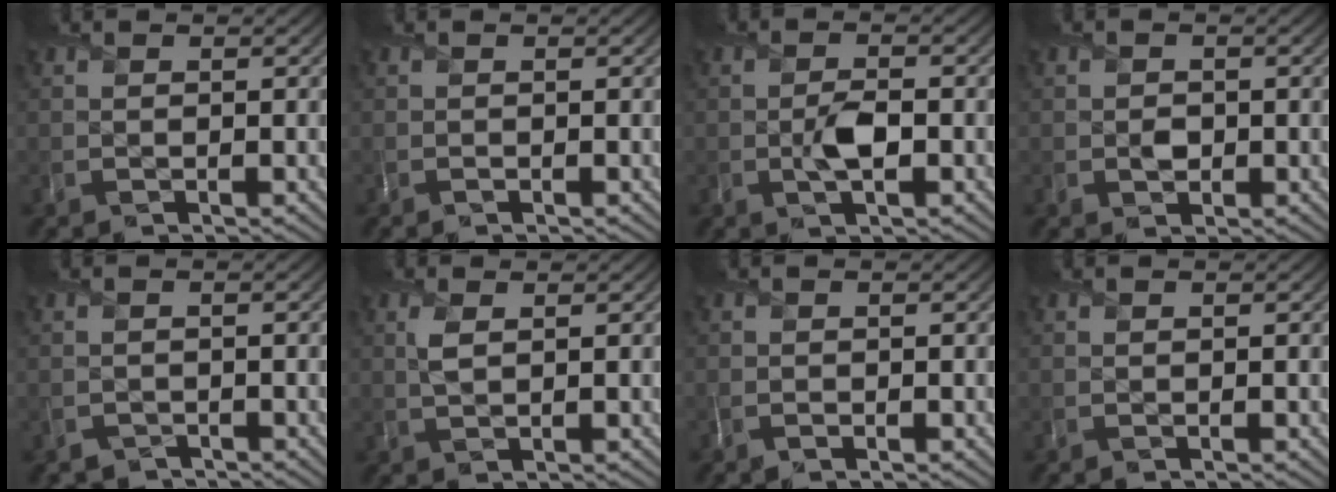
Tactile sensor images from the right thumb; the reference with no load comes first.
{"total": 0.0}
{"total": 3.3, "force": [-0.7, 1.6, 2.8], "torque": [-0.054, -0.002, -0.013]}
{"total": 1.5, "force": [-0.2, 1.4, 0.6], "torque": [-0.012, -0.006, -0.005]}
{"total": 1.5, "force": [-1.3, 0.8, -0.2], "torque": [0.006, -0.006, -0.026]}
{"total": 1.8, "force": [0.7, 0.8, 1.5], "torque": [-0.040, 0.000, 0.016]}
{"total": 0.6, "force": [-0.4, 0.4, 0.2], "torque": [-0.005, -0.001, -0.008]}
{"total": 0.0}